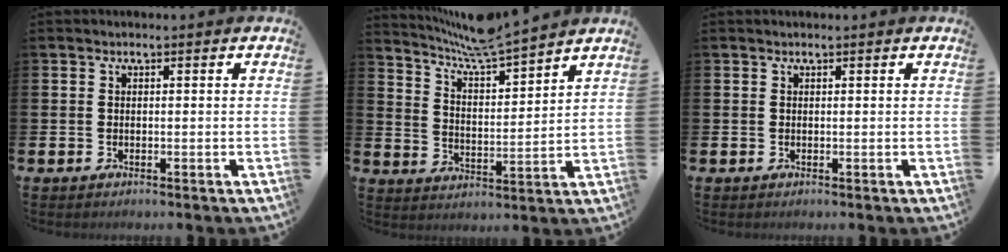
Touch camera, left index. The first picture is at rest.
{"total": 6.9, "force": [6.7, -0.3, 1.8], "torque": [-0.063, -0.046, 0.118]}
{"total": 0.0}